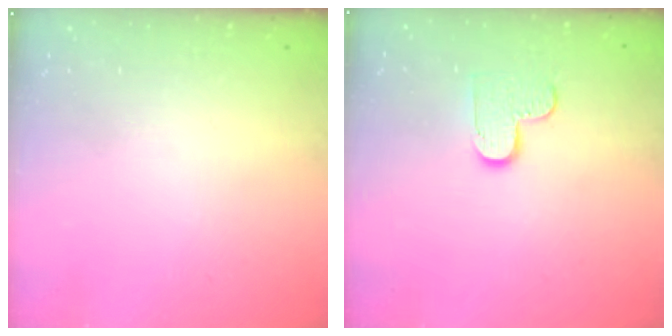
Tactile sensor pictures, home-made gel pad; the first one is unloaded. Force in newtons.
{"total": 6.3, "press": 6.3, "slide": 0.4}